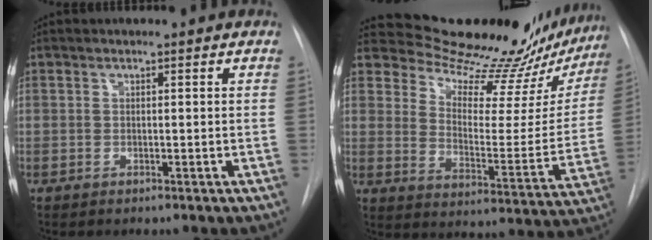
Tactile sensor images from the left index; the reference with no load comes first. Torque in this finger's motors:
{"motor_torque": [0.91, -1.23, 0.11, 0.00]}